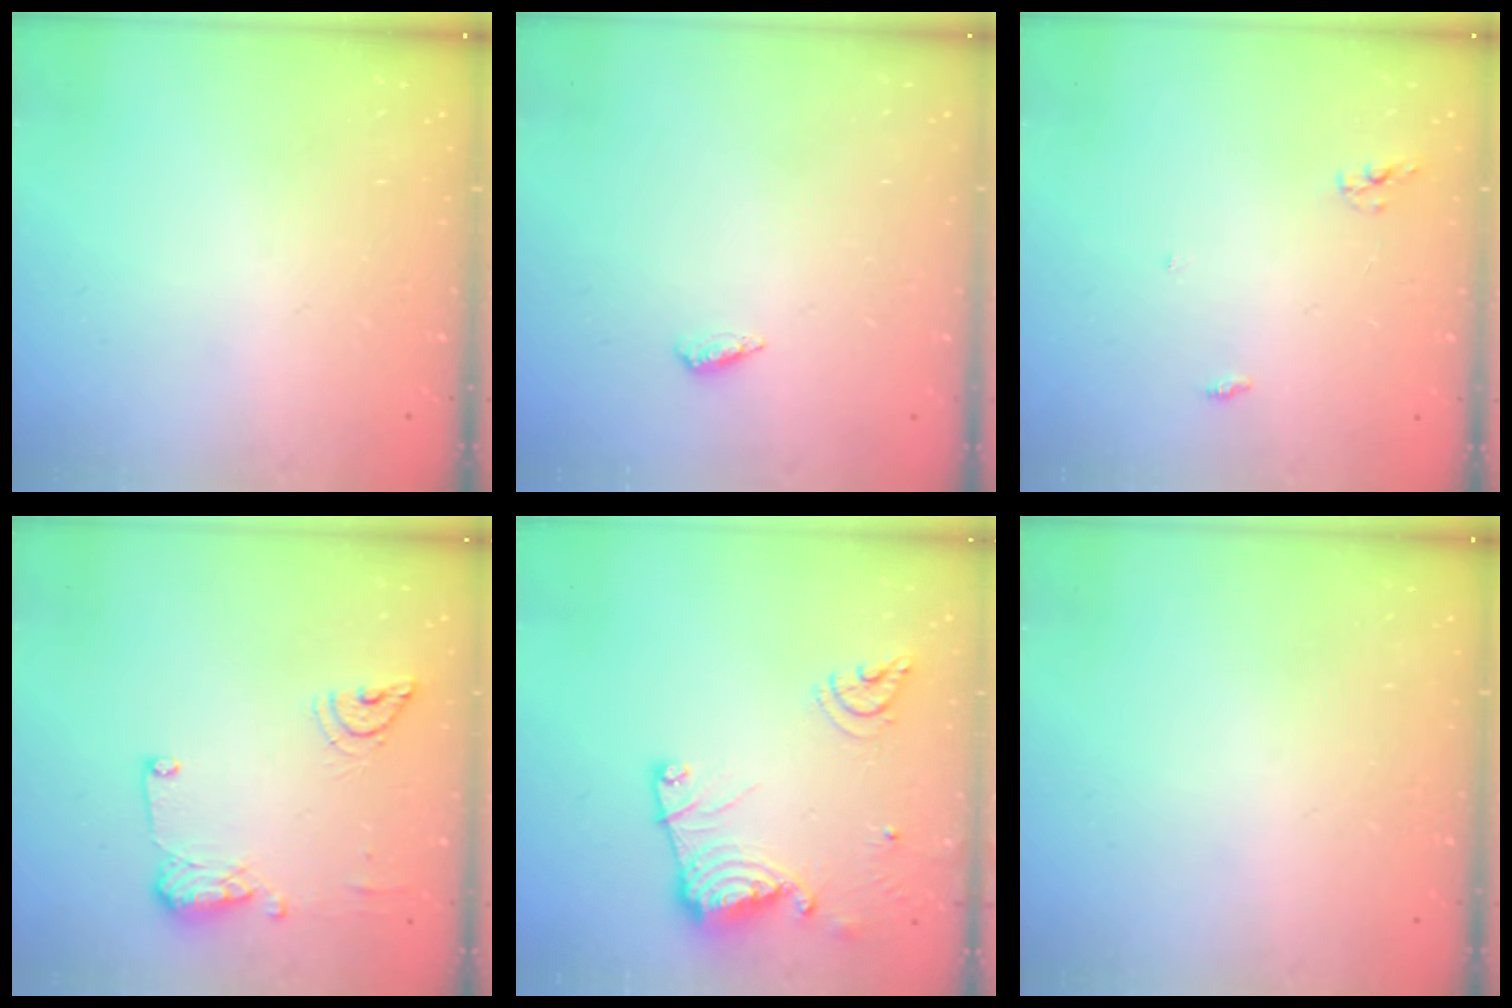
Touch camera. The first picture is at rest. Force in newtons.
{"total": 2.6, "press": 2.2, "slide": 1.3}
{"total": 3.7, "press": 3.7, "slide": 0.1}
{"total": 11.2, "press": 11.1, "slide": 1.5}
{"total": 15.2, "press": 15.1, "slide": 1.8}
{"total": 0.0}